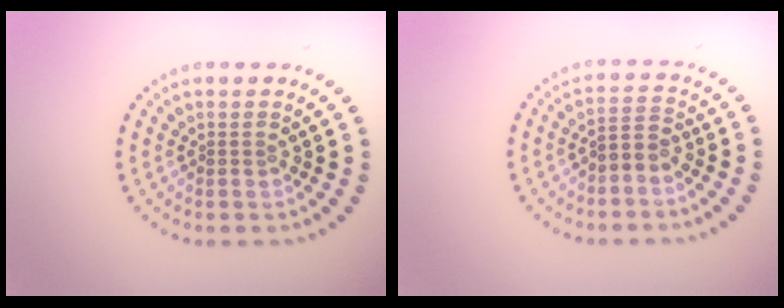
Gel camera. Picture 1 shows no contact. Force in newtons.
{"total": 2.0, "press": 1.6, "slide": 1.2}